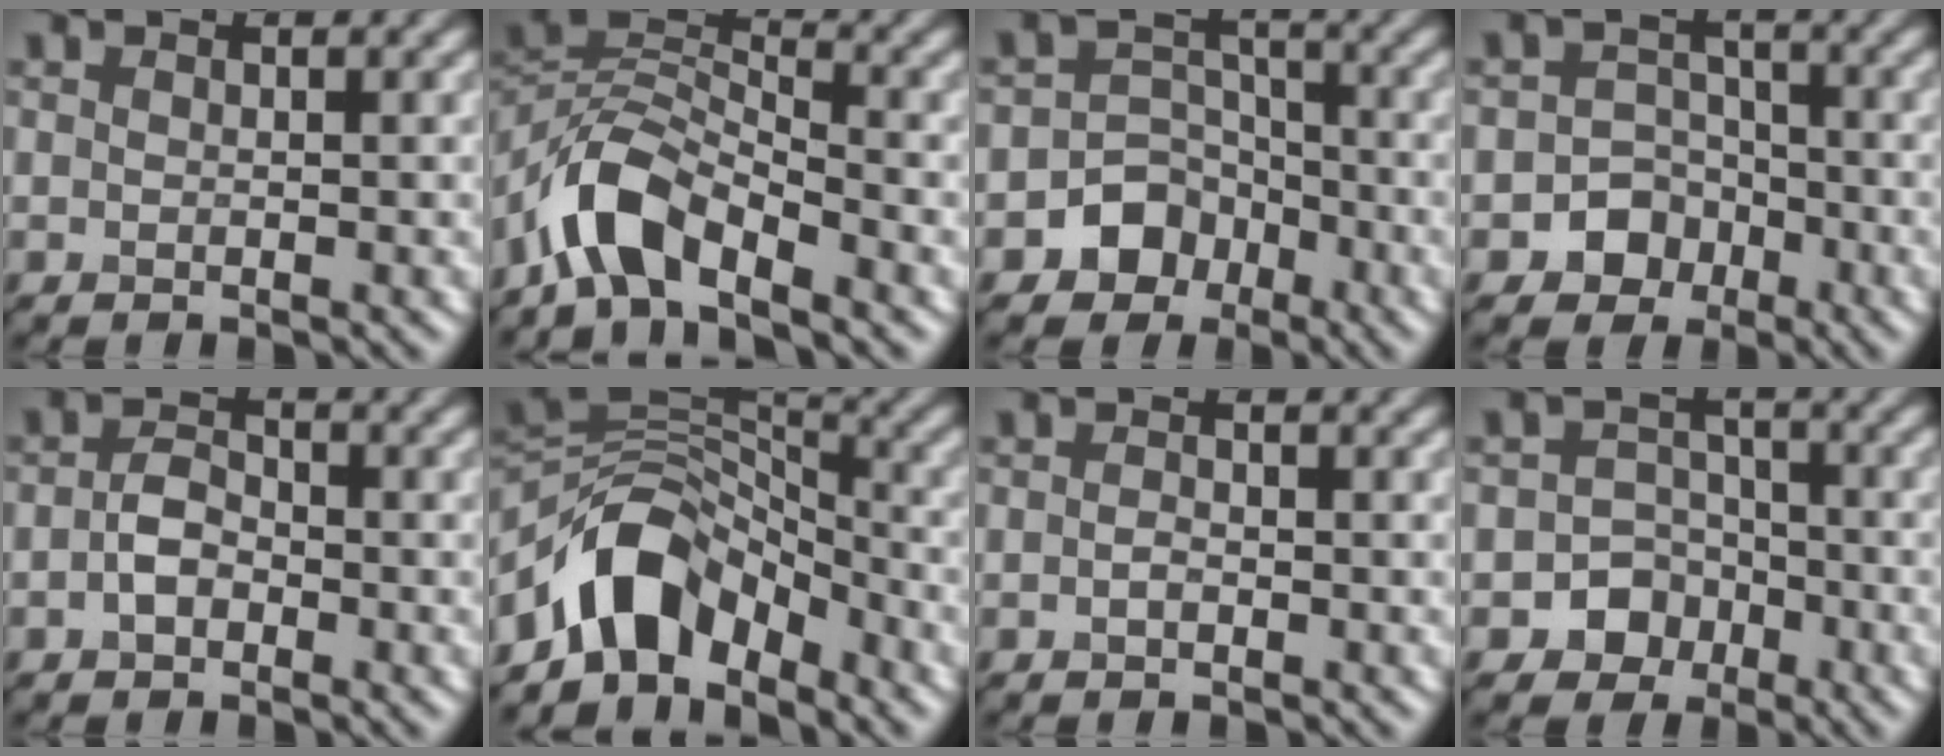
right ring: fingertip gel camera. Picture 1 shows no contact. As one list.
[{"total": 6.2, "force": [-4.4, 2.6, 3.6], "torque": [-0.061, 0.006, -0.095]}, {"total": 5.1, "force": [-2.8, 4.1, 1.1], "torque": [0.018, 0.005, -0.066]}, {"total": 4.2, "force": [-2.1, 3.5, 0.8], "torque": [0.024, 0.006, -0.046]}, {"total": 2.3, "force": [-0.7, 1.5, 1.5], "torque": [-0.032, 0.004, -0.018]}, {"total": 7.4, "force": [-4.7, 4.2, 3.8], "torque": [-0.045, 0.006, -0.095]}, {"total": 0.7, "force": [-0.3, 0.4, 0.5], "torque": [-0.012, 0.000, -0.006]}, {"total": 4.4, "force": [-2.2, 3.7, 0.7], "torque": [0.028, 0.003, -0.049]}]